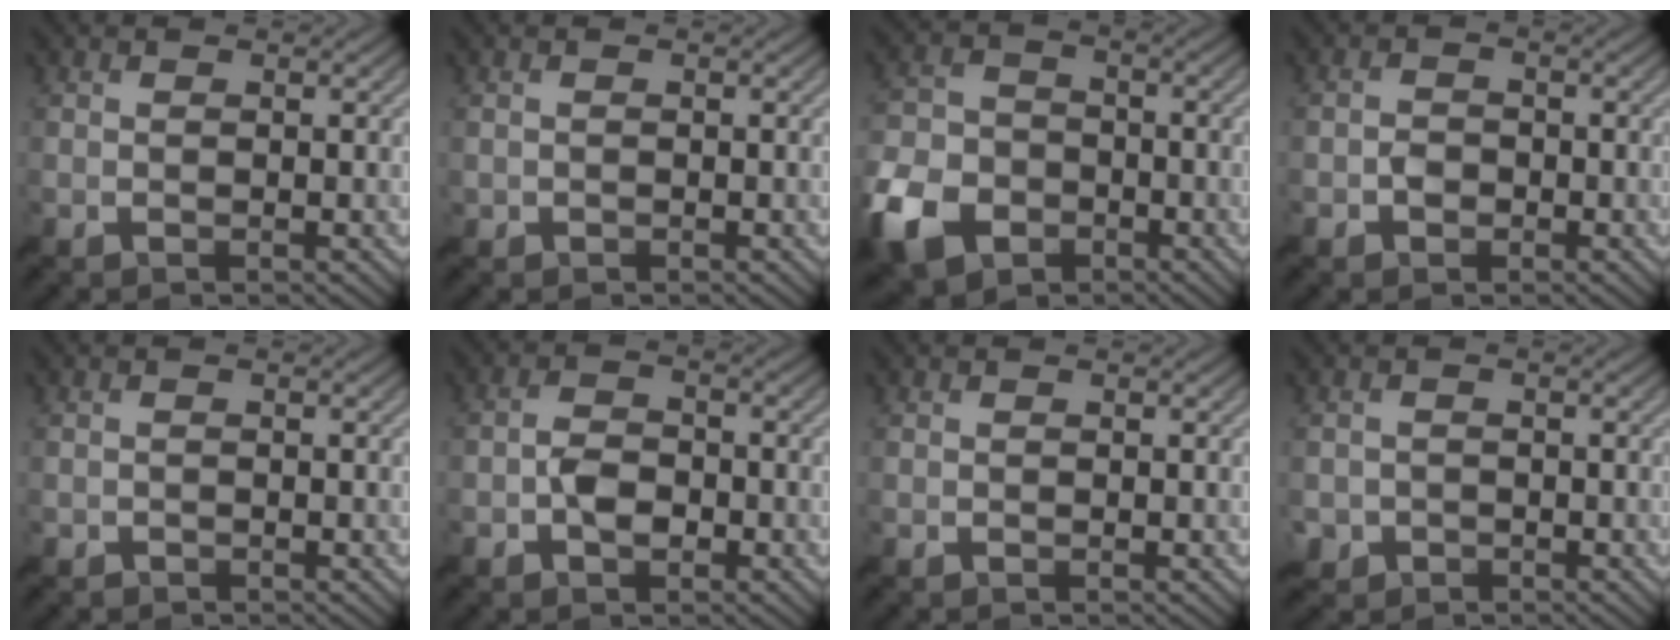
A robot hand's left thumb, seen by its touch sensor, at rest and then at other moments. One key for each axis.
{"total": 0.8, "fx": -0.3, "fy": 0.7, "fz": -0.2, "tx": 0.009, "ty": -0.005, "tz": -0.006}
{"total": 10.1, "fx": -5.5, "fy": 6.8, "fz": 4.9, "tx": -0.135, "ty": -0.020, "tz": -0.122}
{"total": 1.7, "fx": -0.8, "fy": 1.3, "fz": 0.8, "tx": -0.014, "ty": 0.004, "tz": -0.020}
{"total": 0.7, "fx": -0.5, "fy": 0.4, "fz": -0.2, "tx": 0.008, "ty": -0.001, "tz": -0.010}
{"total": 3.3, "fx": -1.3, "fy": 1.8, "fz": 2.5, "tx": -0.051, "ty": 0.007, "tz": -0.031}
{"total": 0.0}
{"total": 2.1, "fx": -1.1, "fy": 1.8, "fz": 0.1, "tx": 0.004, "ty": -0.006, "tz": -0.026}